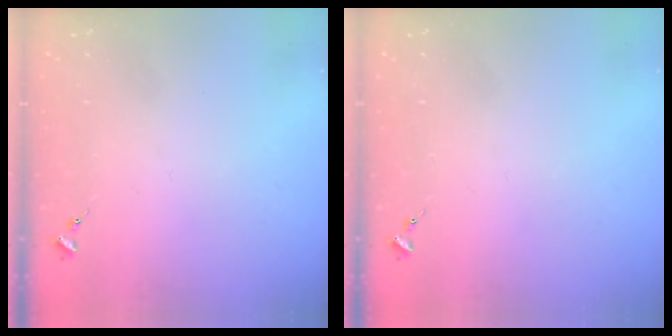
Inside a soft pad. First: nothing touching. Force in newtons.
{"total": 0.0}